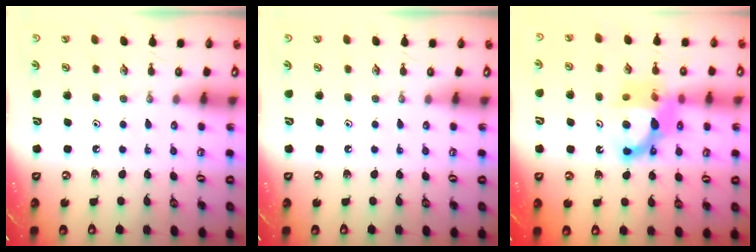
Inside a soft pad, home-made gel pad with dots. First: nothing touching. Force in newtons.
{"total": 0.0}
{"total": 12.4, "press": 12.3, "slide": 1.6}